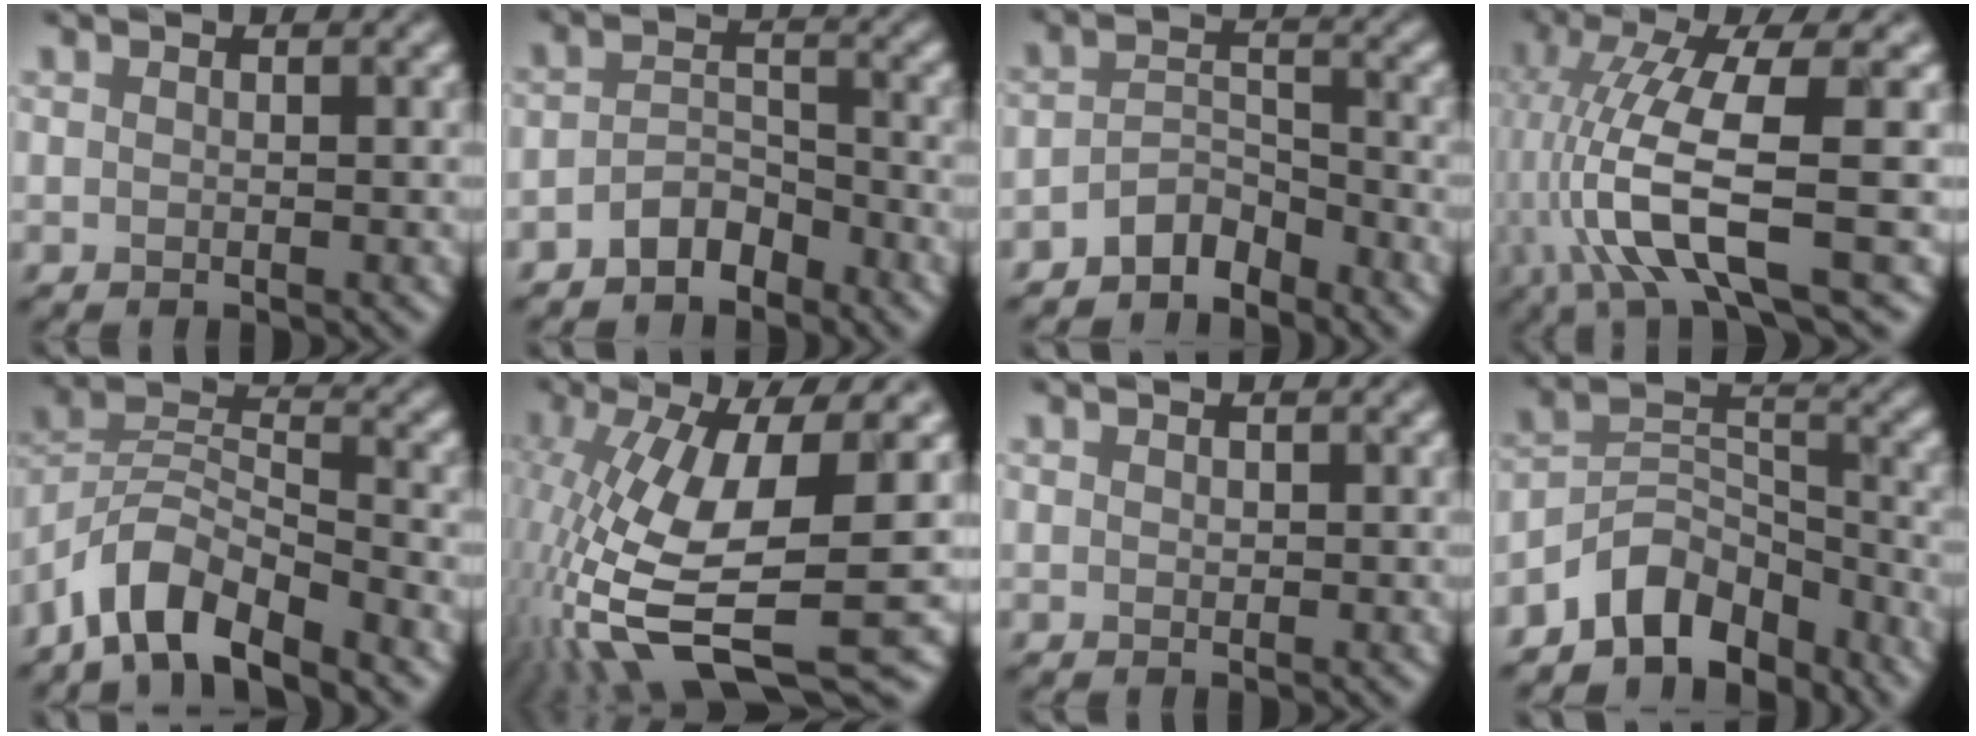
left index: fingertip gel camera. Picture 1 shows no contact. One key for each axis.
{"total": 3.2, "fx": -3.0, "fy": 0.8, "fz": 0.6, "tx": -0.017, "ty": 0.009, "tz": -0.044}
{"total": 3.5, "fx": -3.4, "fy": 0.8, "fz": 0.5, "tx": -0.016, "ty": 0.009, "tz": -0.051}
{"total": 9.6, "fx": -3.3, "fy": 1.8, "fz": 8.8, "tx": -0.184, "ty": -0.002, "tz": -0.048}
{"total": 6.4, "fx": -5.6, "fy": 1.4, "fz": 2.6, "tx": -0.048, "ty": 0.003, "tz": -0.098}
{"total": 12.1, "fx": -3.3, "fy": 3.0, "fz": 11.2, "tx": -0.236, "ty": -0.012, "tz": -0.033}
{"total": 0.6, "fx": -0.4, "fy": -0.3, "fz": -0.4, "tx": -0.005, "ty": -0.001, "tz": 0.010}
{"total": 6.7, "fx": -5.8, "fy": 2.8, "fz": 1.8, "tx": -0.022, "ty": 0.004, "tz": -0.099}